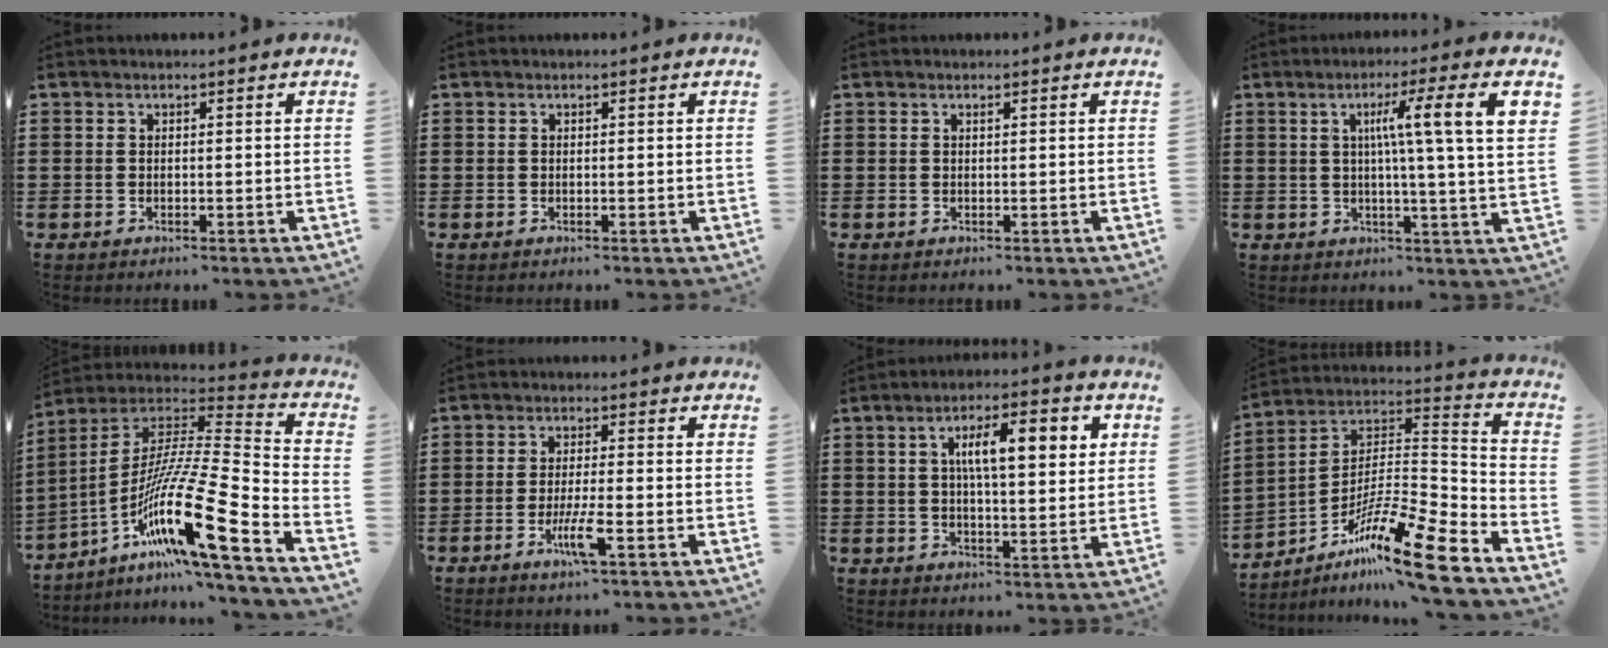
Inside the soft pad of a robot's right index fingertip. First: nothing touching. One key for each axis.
{"total": 0.0}
{"total": 0.0}
{"total": 9.4, "fx": 2.7, "fy": -0.5, "fz": 9.0, "tx": -0.159, "ty": -0.004, "tz": 0.034}
{"total": 18.0, "fx": -8.6, "fy": 2.0, "fz": 15.7, "tx": -0.304, "ty": -0.010, "tz": -0.162}
{"total": 5.1, "fx": -2.4, "fy": 0.4, "fz": 4.4, "tx": -0.092, "ty": -0.016, "tz": -0.046}
{"total": 8.4, "fx": 2.3, "fy": 2.7, "fz": 7.6, "tx": -0.135, "ty": 0.006, "tz": 0.033}
{"total": 15.9, "fx": -11.3, "fy": 1.7, "fz": 11.1, "tx": -0.191, "ty": 0.025, "tz": -0.206}